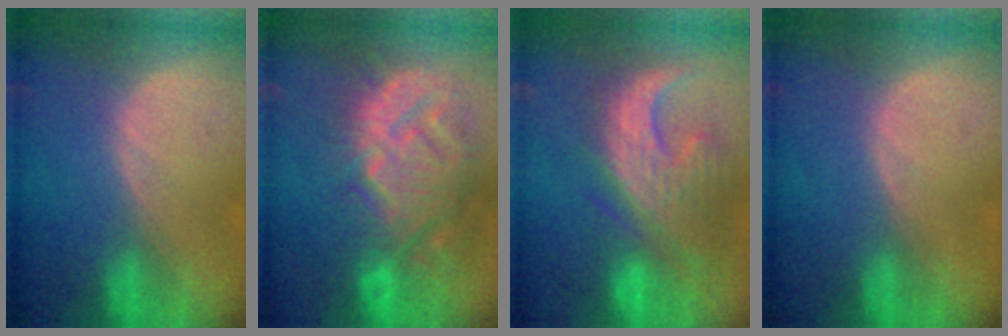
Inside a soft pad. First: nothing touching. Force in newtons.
{"total": 14.4, "press": 12.4, "slide": 7.4}
{"total": 12.8, "press": 11.2, "slide": 6.2}
{"total": 0.0}